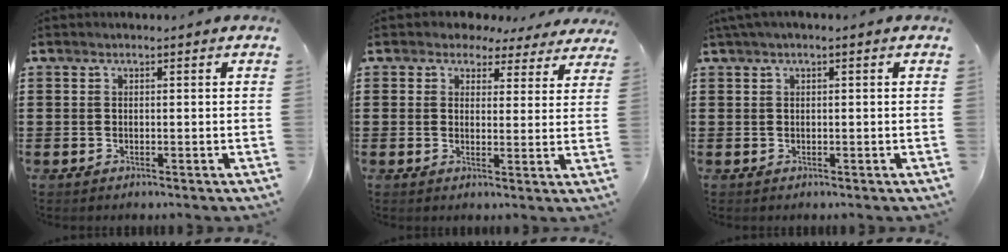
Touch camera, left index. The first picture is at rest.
{"total": 3.4, "force": [2.8, 1.8, 0.6], "torque": [-0.021, -0.009, 0.048]}
{"total": 1.0, "force": [0.1, 0.0, 1.0], "torque": [-0.016, -0.003, 0.003]}